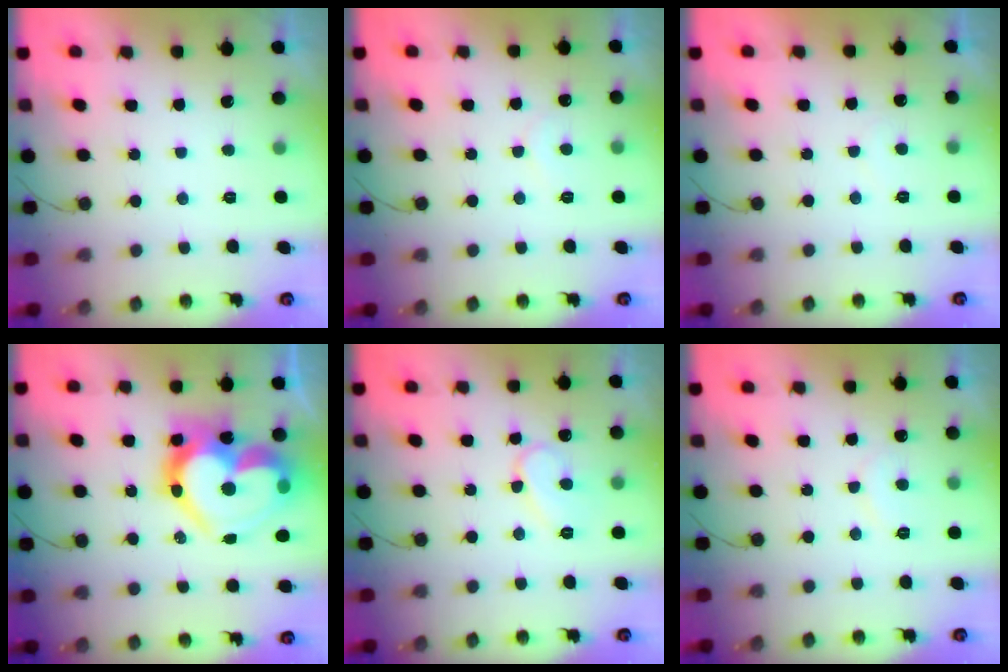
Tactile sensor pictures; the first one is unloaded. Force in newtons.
{"total": 4.4, "press": 4.4, "slide": 0.3}
{"total": 4.4, "press": 4.4, "slide": 0.3}
{"total": 25.5, "press": 25.4, "slide": 2.5}
{"total": 8.0, "press": 8.0, "slide": 0.8}
{"total": 6.7, "press": 6.7, "slide": 0.5}